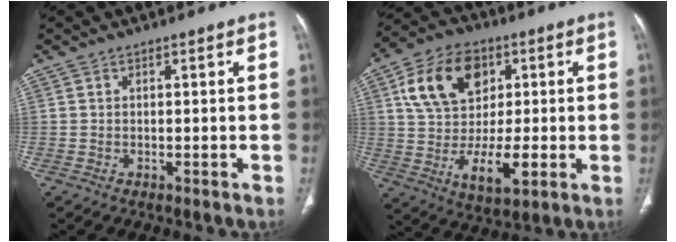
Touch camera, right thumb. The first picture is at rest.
{"total": 18.2, "force": [2.8, 11.9, 13.5], "torque": [-0.208, -0.002, 0.051]}